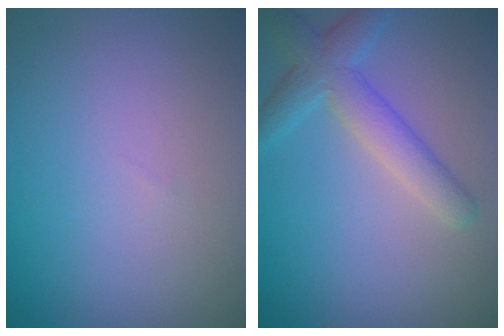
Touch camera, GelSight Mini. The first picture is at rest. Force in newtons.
{"total": 4.0, "press": 4.0, "slide": 0.2}